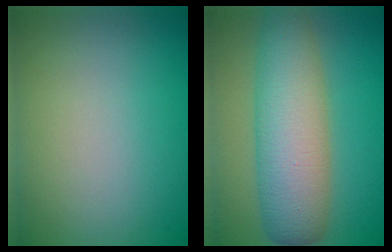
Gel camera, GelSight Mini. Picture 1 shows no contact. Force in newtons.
{"total": 8.0, "press": 8.0, "slide": 0.1}